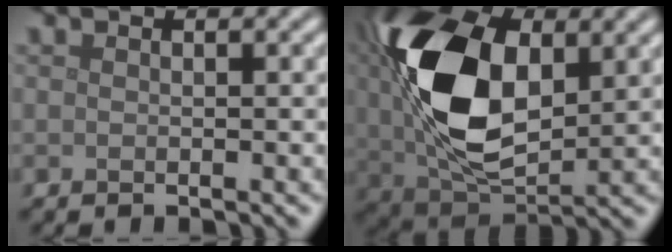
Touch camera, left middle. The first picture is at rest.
{"total": 12.9, "force": [2.2, 7.4, 10.3], "torque": [-0.216, 0.009, 0.044]}